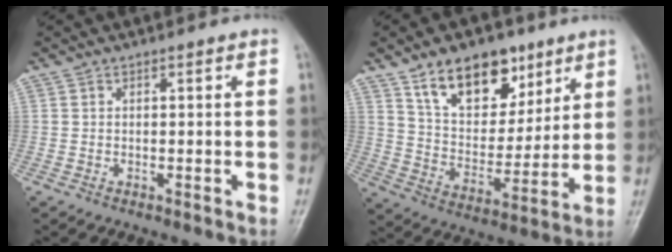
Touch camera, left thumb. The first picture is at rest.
{"total": 15.9, "force": [9.7, 9.3, 8.4], "torque": [-0.088, -0.053, 0.171]}